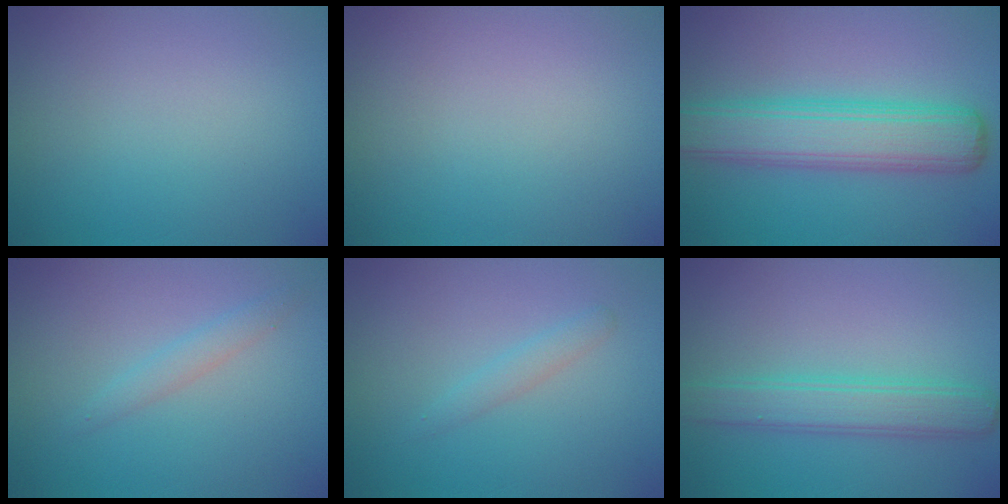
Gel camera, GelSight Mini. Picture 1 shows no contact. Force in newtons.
{"total": 0.0}
{"total": 6.8, "press": 6.8, "slide": 0.2}
{"total": 1.4, "press": 1.4, "slide": 0.1}
{"total": 1.2, "press": 1.2, "slide": 0.0}
{"total": 3.7, "press": 3.7, "slide": 0.1}